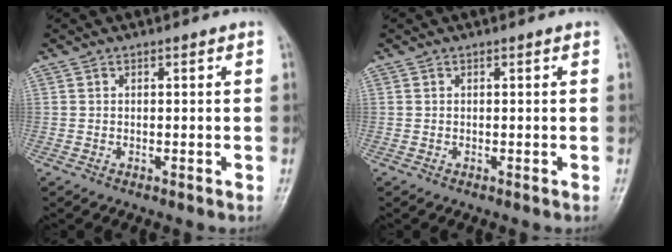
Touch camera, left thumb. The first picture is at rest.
{"total": 0.0}